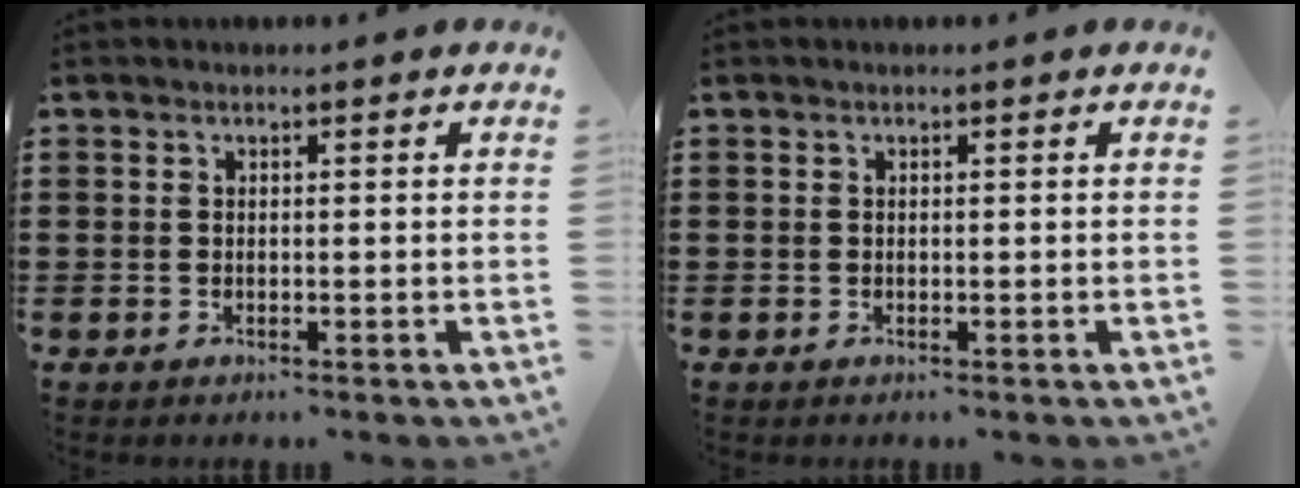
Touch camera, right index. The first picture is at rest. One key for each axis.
{"total": 0.0}